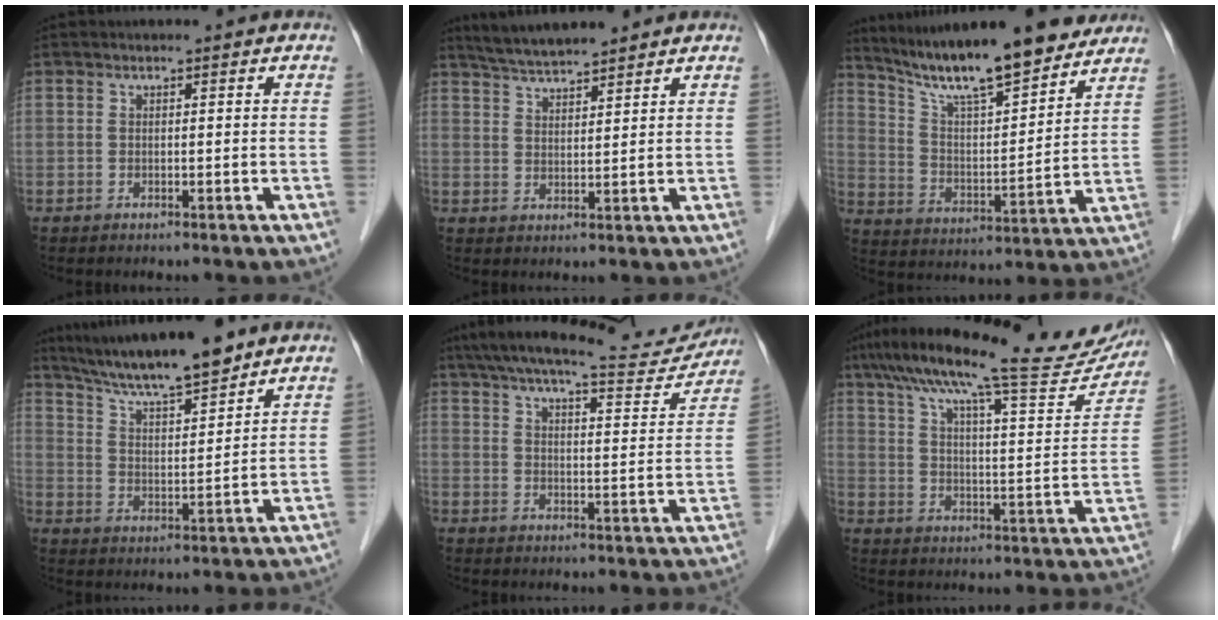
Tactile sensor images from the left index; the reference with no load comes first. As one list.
[{"total": 7.2, "force": [6.7, 0.6, 2.8], "torque": [-0.052, 0.024, 0.121]}, {"total": 17.1, "force": [14.7, 2.4, 8.2], "torque": [-0.138, 0.002, 0.245]}, {"total": 13.0, "force": [11.3, 1.0, 6.4], "torque": [-0.109, 0.011, 0.195]}, {"total": 17.7, "force": [16.2, 2.2, 6.7], "torque": [-0.101, -0.007, 0.217]}, {"total": 27.4, "force": [23.1, 3.6, 14.2], "torque": [-0.227, -0.011, 0.308]}]